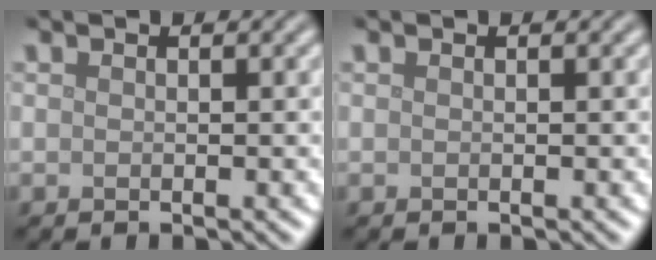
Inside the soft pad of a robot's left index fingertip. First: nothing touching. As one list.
[{"total": 0.0}]